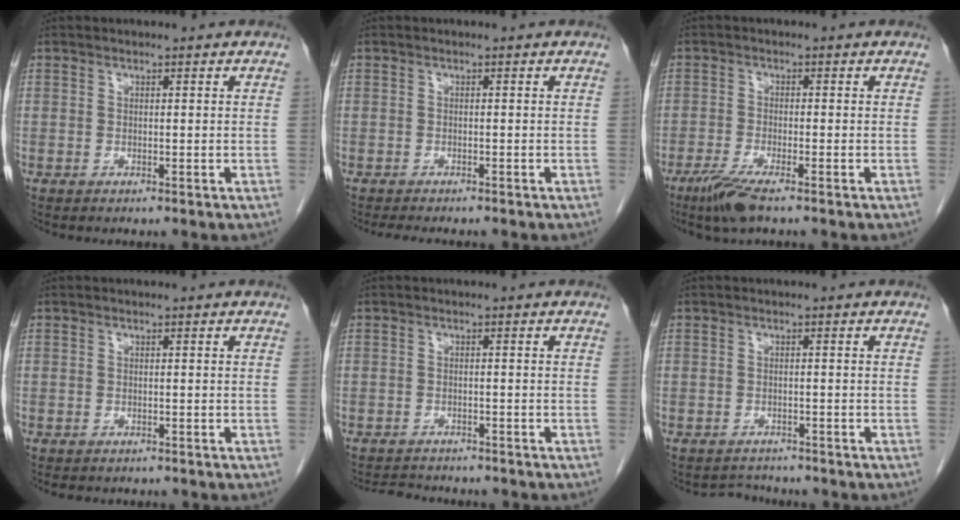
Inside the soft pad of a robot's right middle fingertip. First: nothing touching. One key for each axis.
{"total": 4.5, "fx": -3.9, "fy": 0.8, "fz": 2.1, "tx": -0.028, "ty": -0.010, "tz": -0.053}
{"total": 5.2, "fx": -3.7, "fy": 0.3, "fz": 3.7, "tx": -0.078, "ty": -0.016, "tz": -0.069}
{"total": 3.5, "fx": -3.0, "fy": 1.4, "fz": 1.2, "tx": -0.017, "ty": -0.006, "tz": -0.035}
{"total": 5.1, "fx": -4.8, "fy": 1.2, "fz": 1.2, "tx": -0.021, "ty": -0.008, "tz": -0.069}
{"total": 2.2, "fx": -2.1, "fy": 0.5, "fz": -0.6, "tx": 0.005, "ty": -0.008, "tz": -0.032}